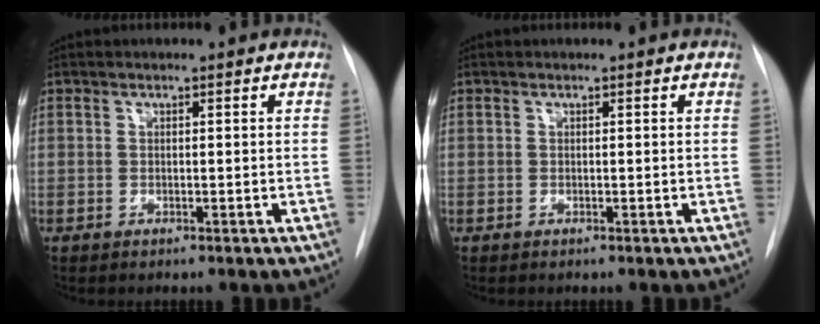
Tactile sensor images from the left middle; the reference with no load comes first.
{"total": 0.0}